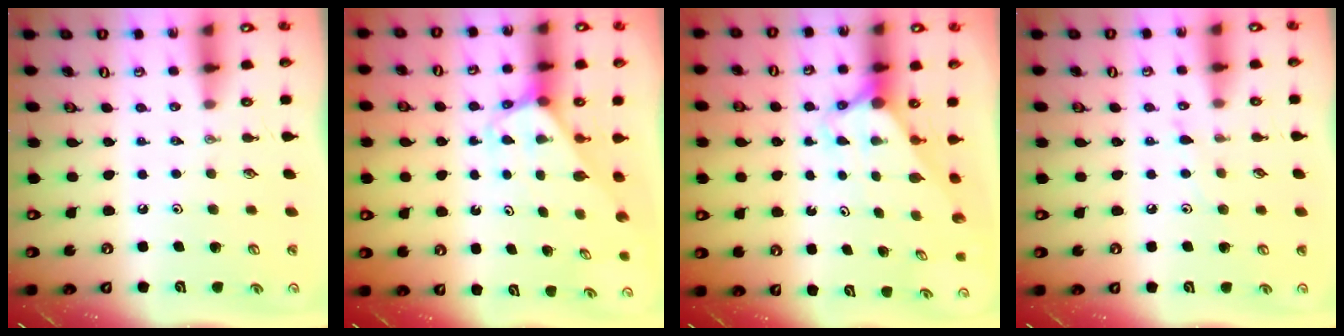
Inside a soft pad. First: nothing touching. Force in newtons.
{"total": 2.7, "press": 2.7, "slide": 0.2}
{"total": 2.6, "press": 2.6, "slide": 0.0}
{"total": 5.7, "press": 5.6, "slide": 0.7}